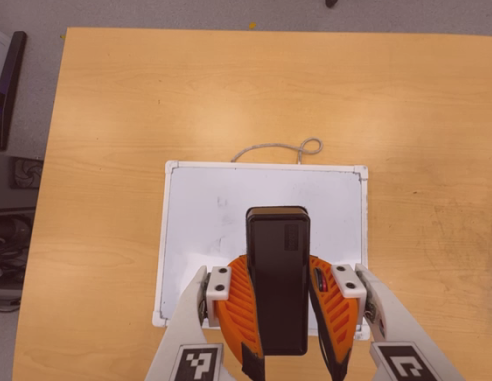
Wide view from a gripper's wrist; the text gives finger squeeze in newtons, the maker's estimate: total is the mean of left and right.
{"total": 9.0, "left": 7.4, "right": 10.7}